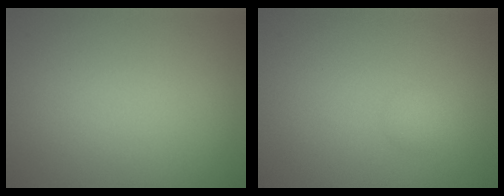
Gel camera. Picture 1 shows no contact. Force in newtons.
{"total": 1.0, "press": 1.0, "slide": 0.0}